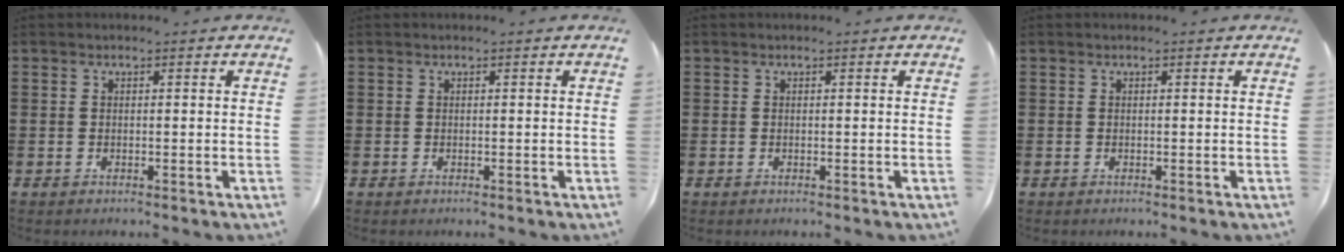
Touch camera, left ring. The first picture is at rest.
{"total": 0.0}
{"total": 0.0}
{"total": 0.0}